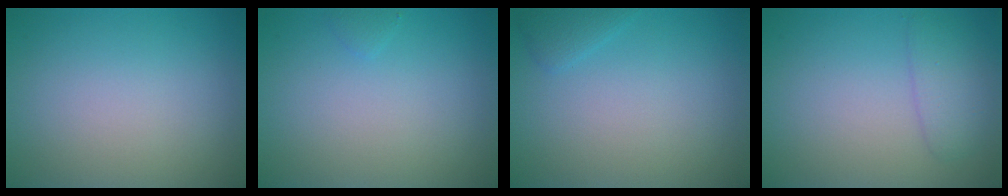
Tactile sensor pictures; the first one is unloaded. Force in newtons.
{"total": 0.5, "press": 0.5, "slide": 0.0}
{"total": 1.1, "press": 1.1, "slide": 0.0}
{"total": 2.3, "press": 2.3, "slide": 0.1}